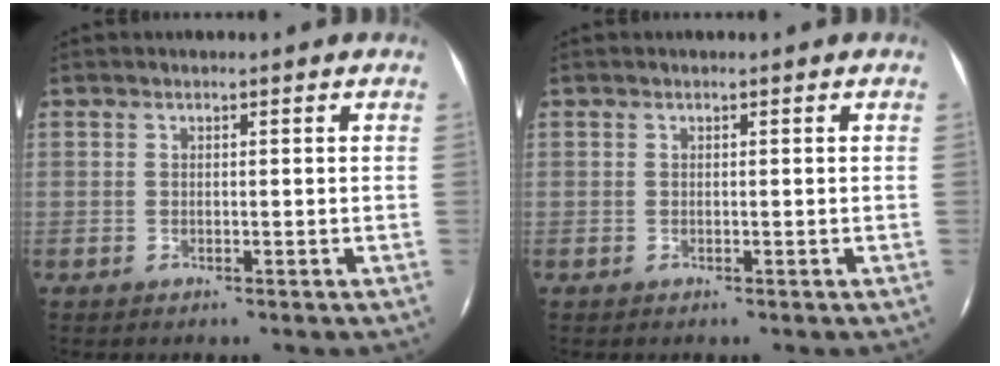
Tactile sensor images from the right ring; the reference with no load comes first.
{"total": 0.0}